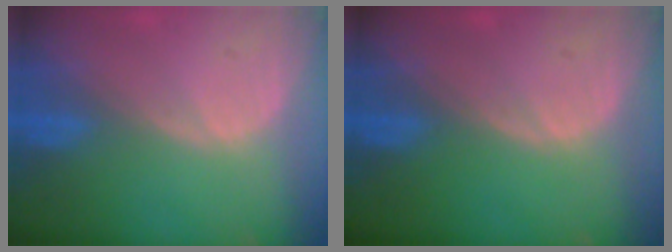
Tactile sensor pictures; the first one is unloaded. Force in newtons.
{"total": 0.0}